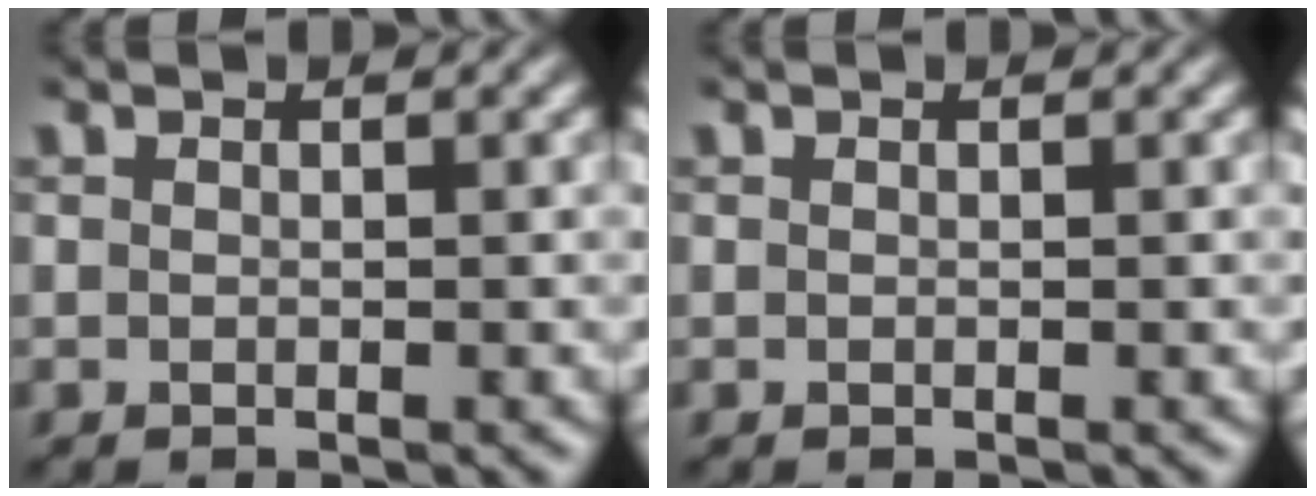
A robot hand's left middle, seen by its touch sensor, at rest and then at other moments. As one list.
[{"total": 0.0}]